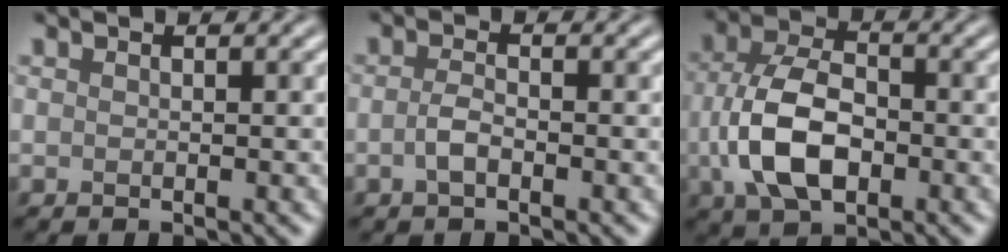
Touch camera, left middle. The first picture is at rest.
{"total": 1.5, "force": [-0.6, 0.6, 1.2], "torque": [-0.026, 0.002, -0.016]}
{"total": 7.3, "force": [-1.5, 4.4, 5.6], "torque": [-0.123, 0.005, -0.034]}